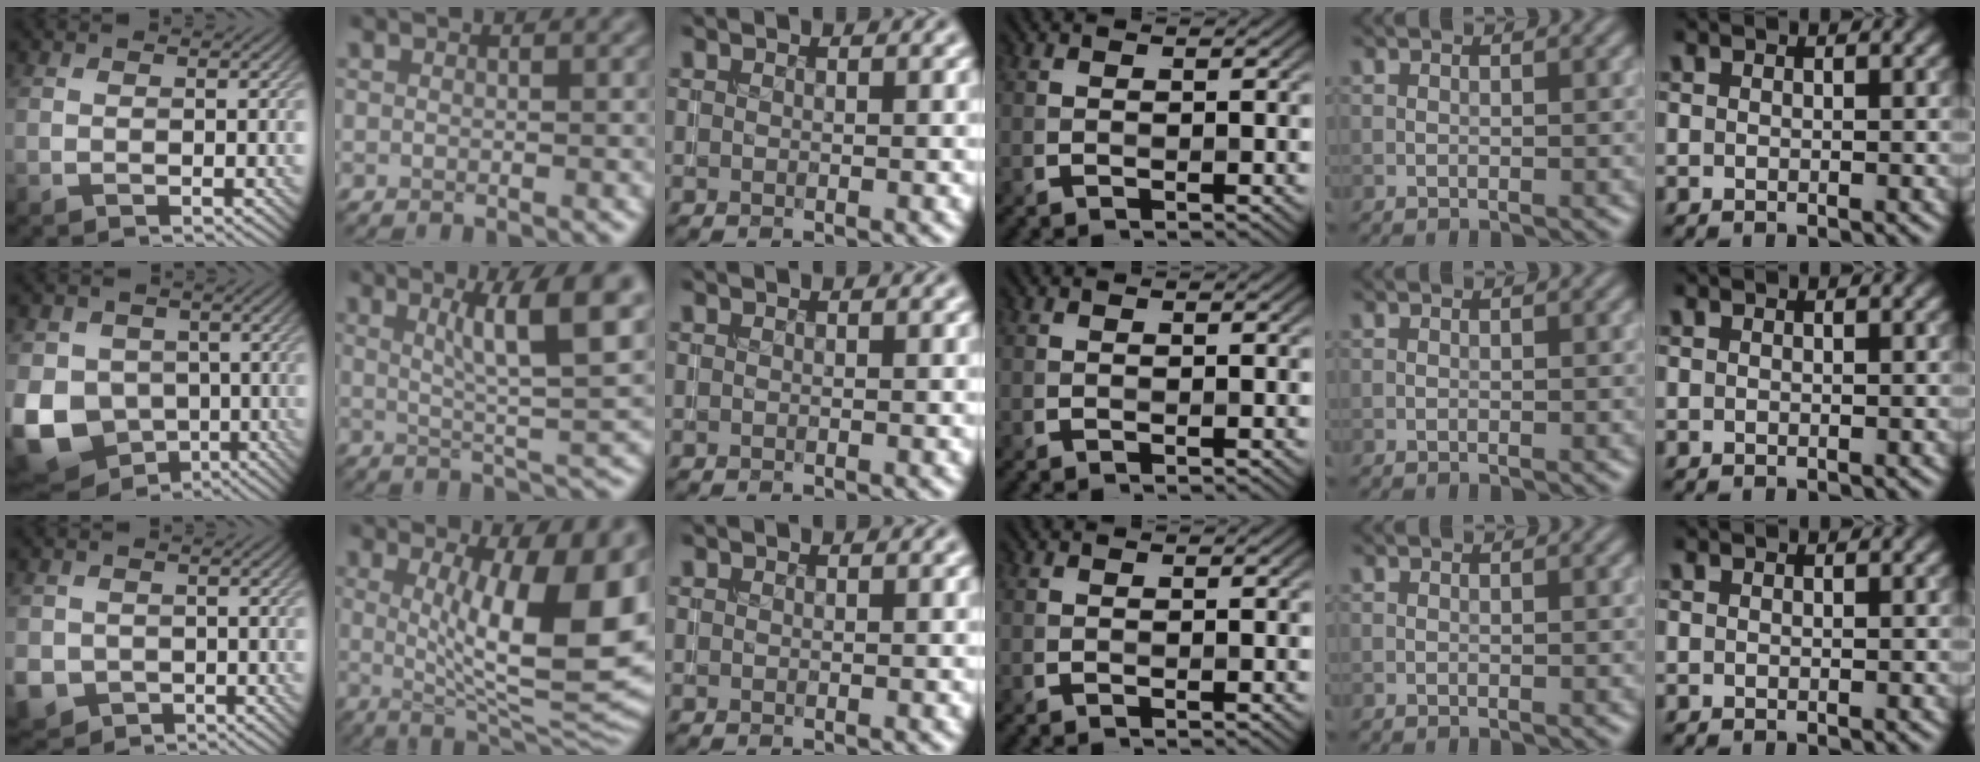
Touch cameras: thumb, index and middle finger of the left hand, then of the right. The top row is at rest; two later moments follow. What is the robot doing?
{"motion": "insert", "object": "coin"}